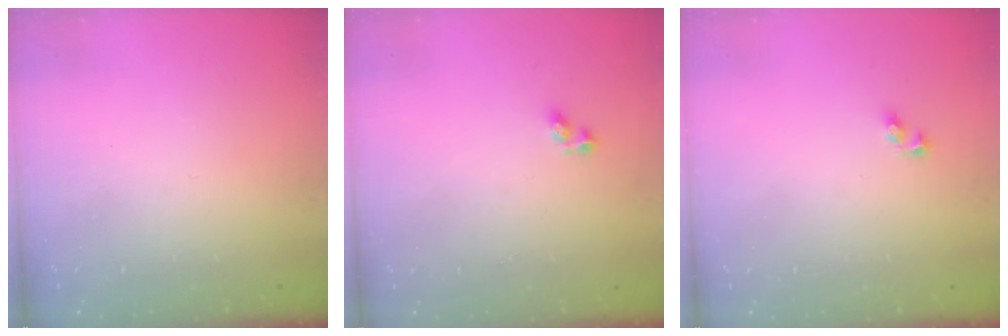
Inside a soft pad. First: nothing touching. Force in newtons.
{"total": 2.5, "press": 2.2, "slide": 1.3}
{"total": 2.3, "press": 2.3, "slide": 0.2}